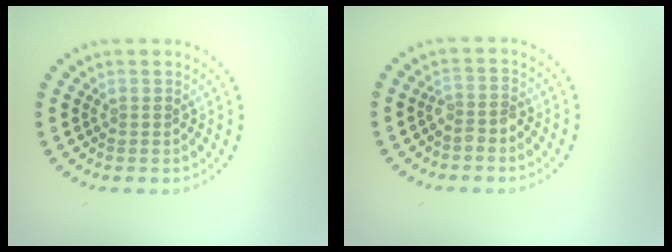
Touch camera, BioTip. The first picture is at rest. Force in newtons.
{"total": 1.6, "press": 1.3, "slide": 0.9}